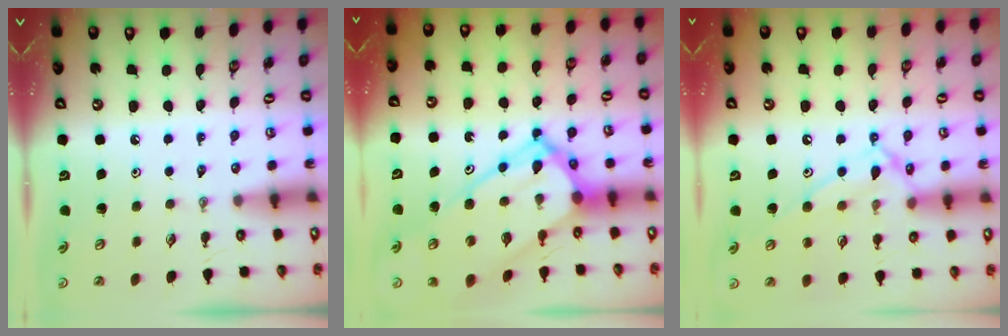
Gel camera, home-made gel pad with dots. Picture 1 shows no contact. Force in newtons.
{"total": 20.3, "press": 20.2, "slide": 1.8}
{"total": 12.1, "press": 12.1, "slide": 0.7}